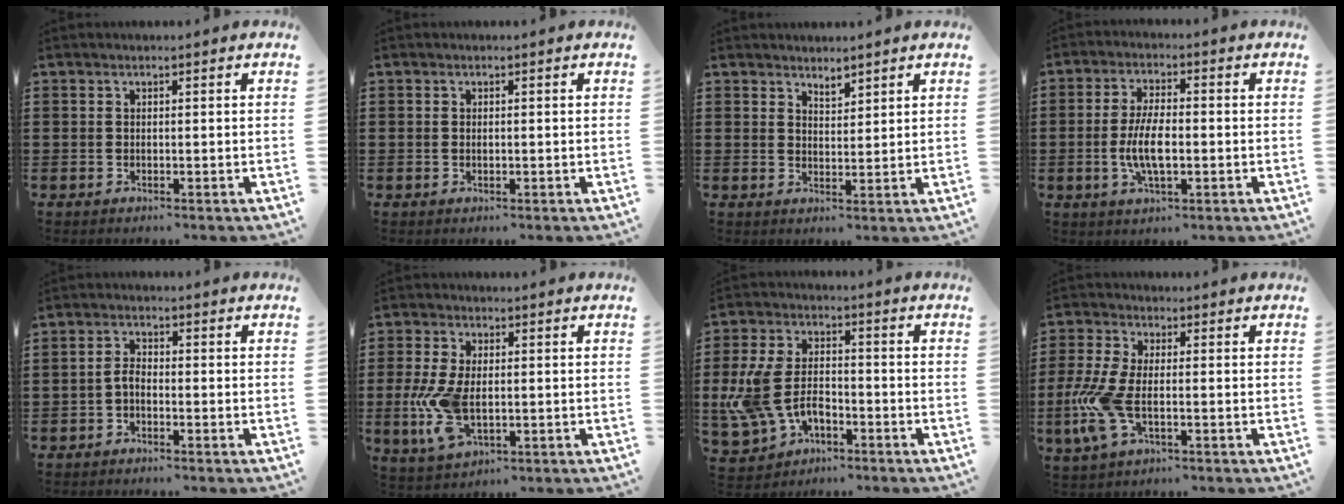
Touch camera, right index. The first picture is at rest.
{"total": 0.6, "force": [0.0, 0.3, 0.5], "torque": [-0.012, 0.000, -0.001]}
{"total": 1.9, "force": [1.9, 0.3, -0.1], "torque": [-0.004, 0.001, 0.037]}
{"total": 6.7, "force": [-1.1, 2.5, 6.1], "torque": [-0.132, -0.003, -0.028]}
{"total": 2.1, "force": [-1.2, 0.9, 1.5], "torque": [-0.038, 0.002, -0.027]}
{"total": 8.3, "force": [-1.0, 4.4, 7.0], "torque": [-0.170, -0.010, -0.022]}
{"total": 8.7, "force": [-2.7, 5.5, 6.2], "torque": [-0.172, -0.001, -0.059]}
{"total": 7.8, "force": [-2.0, 3.5, 6.7], "torque": [-0.170, -0.016, -0.041]}